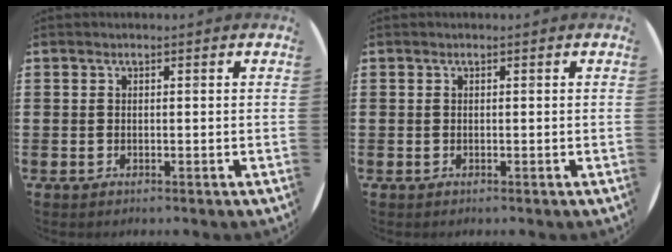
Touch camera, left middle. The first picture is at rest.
{"total": 0.0}